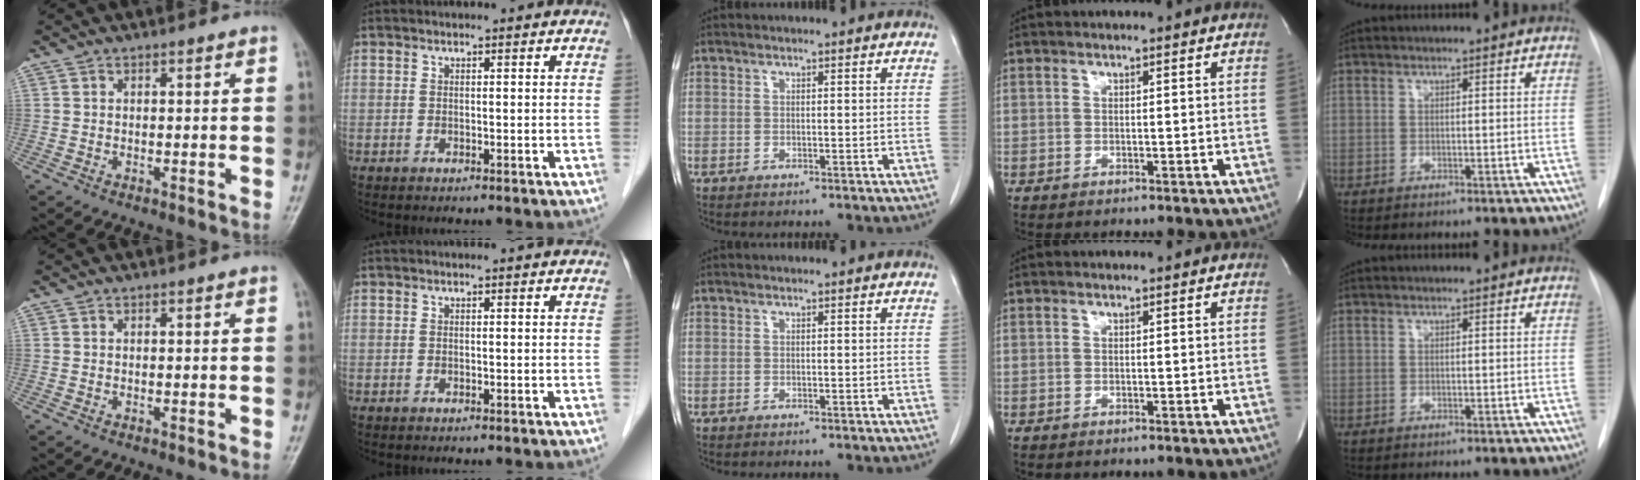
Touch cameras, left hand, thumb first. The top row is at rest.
{}